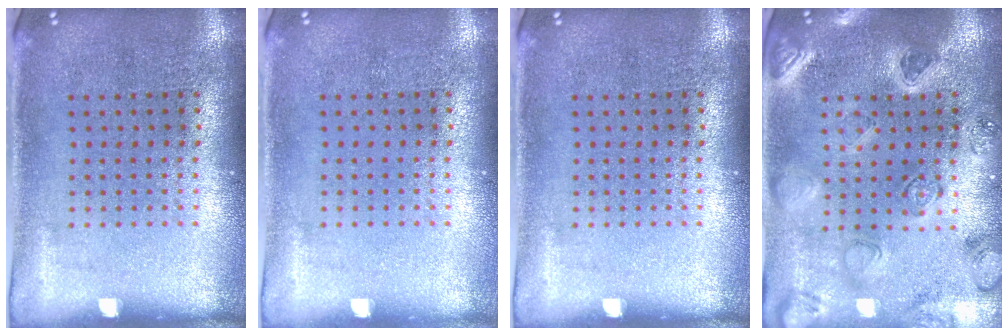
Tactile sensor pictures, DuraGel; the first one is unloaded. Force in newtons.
{"total": 0.0}
{"total": 0.0}
{"total": 1.8, "press": 1.7, "slide": 0.2}